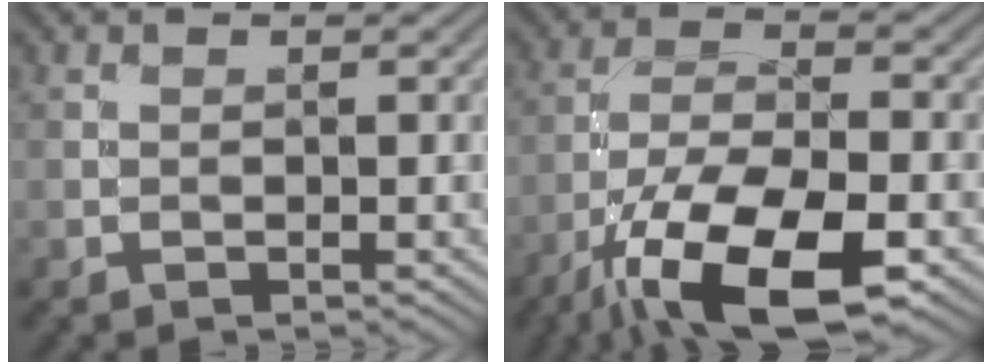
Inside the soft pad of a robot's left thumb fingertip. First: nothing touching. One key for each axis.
{"total": 13.9, "fx": -7.6, "fy": 5.0, "fz": 10.5, "tx": -0.206, "ty": -0.013, "tz": -0.145}